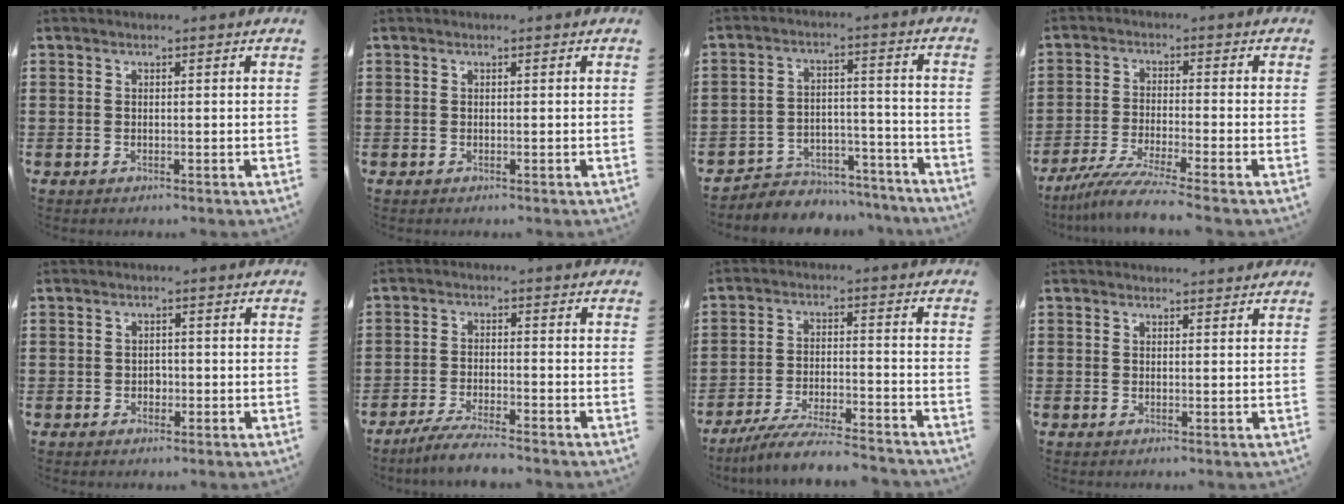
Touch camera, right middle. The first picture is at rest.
{"total": 0.0}
{"total": 5.4, "force": [-5.2, 1.5, 0.1], "torque": [-0.002, 0.019, -0.107]}
{"total": 5.7, "force": [-4.9, -0.6, 2.9], "torque": [-0.067, -0.022, -0.095]}
{"total": 1.4, "force": [-0.4, 1.1, 0.7], "torque": [-0.015, 0.003, -0.009]}
{"total": 4.2, "force": [-3.9, 0.0, 1.7], "torque": [-0.036, -0.006, -0.076]}
{"total": 6.8, "force": [-6.2, 0.3, 2.6], "torque": [-0.058, -0.007, -0.121]}
{"total": 0.8, "force": [0.8, 0.2, 0.0], "torque": [0.006, -0.004, 0.012]}